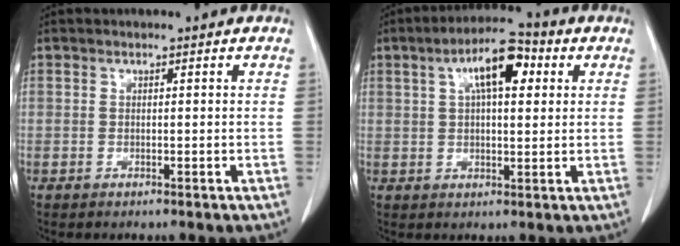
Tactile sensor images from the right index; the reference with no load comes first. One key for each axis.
{"total": 9.0, "fx": 3.2, "fy": 2.9, "fz": 7.9, "tx": -0.139, "ty": 0.026, "tz": 0.051}